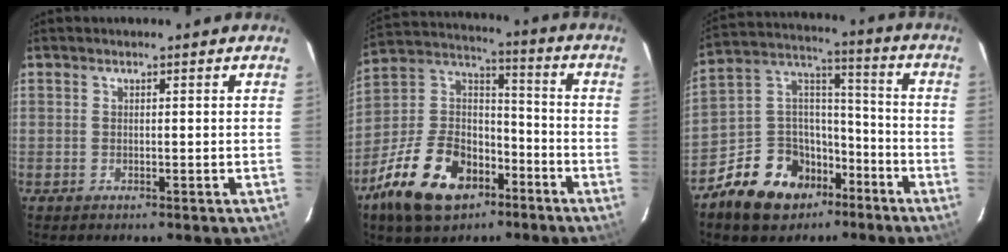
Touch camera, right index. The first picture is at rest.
{"total": 20.8, "force": [-11.6, 12.5, 12.0], "torque": [-0.265, 0.020, -0.191]}
{"total": 15.0, "force": [-9.0, 10.5, 5.7], "torque": [-0.129, 0.056, -0.136]}